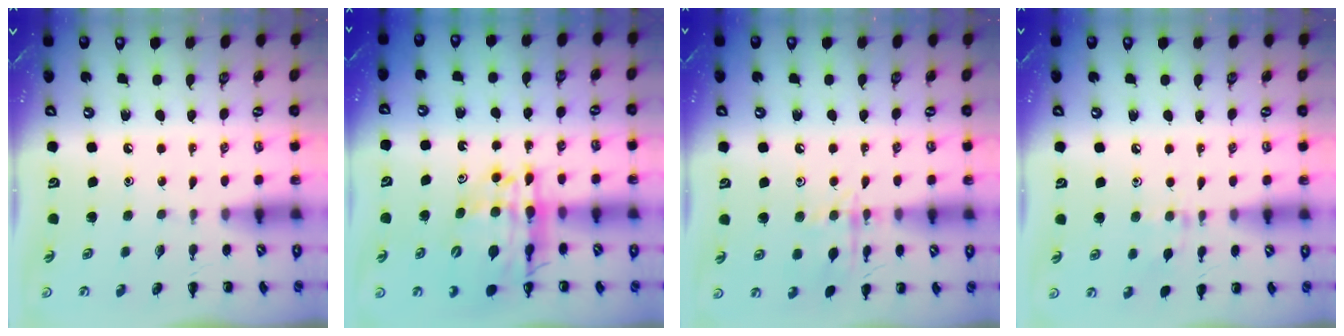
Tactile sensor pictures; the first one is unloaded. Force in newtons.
{"total": 16.5, "press": 15.9, "slide": 4.4}
{"total": 9.8, "press": 9.7, "slide": 1.4}
{"total": 6.8, "press": 6.4, "slide": 2.3}